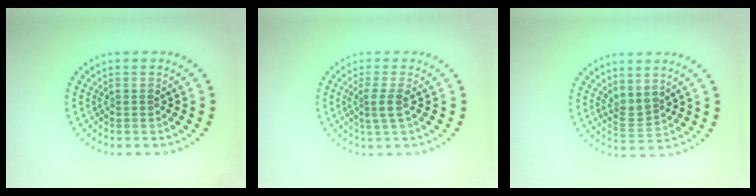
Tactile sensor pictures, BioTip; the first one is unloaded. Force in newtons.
{"total": 1.8, "press": 1.3, "slide": 1.2}
{"total": 2.0, "press": 1.7, "slide": 1.1}